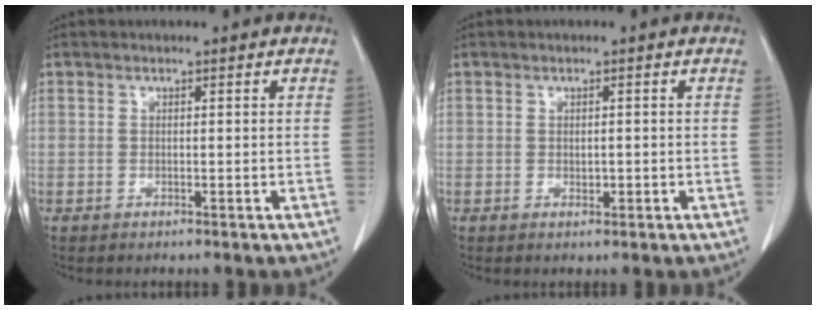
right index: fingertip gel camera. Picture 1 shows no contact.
{"total": 1.3, "force": [-0.2, 0.7, 1.1], "torque": [-0.016, -0.001, 0.000]}